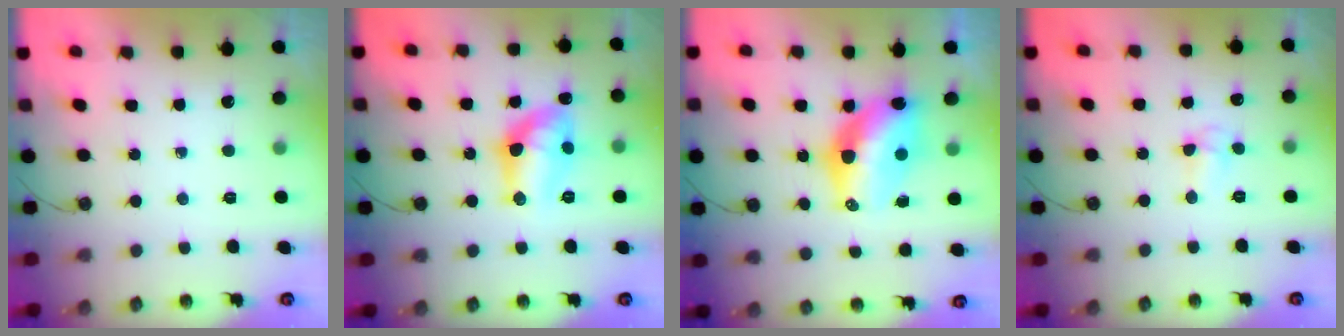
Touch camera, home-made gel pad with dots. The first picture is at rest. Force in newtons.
{"total": 11.9, "press": 11.9, "slide": 0.6}
{"total": 13.7, "press": 13.2, "slide": 3.8}
{"total": 4.7, "press": 4.7, "slide": 0.7}